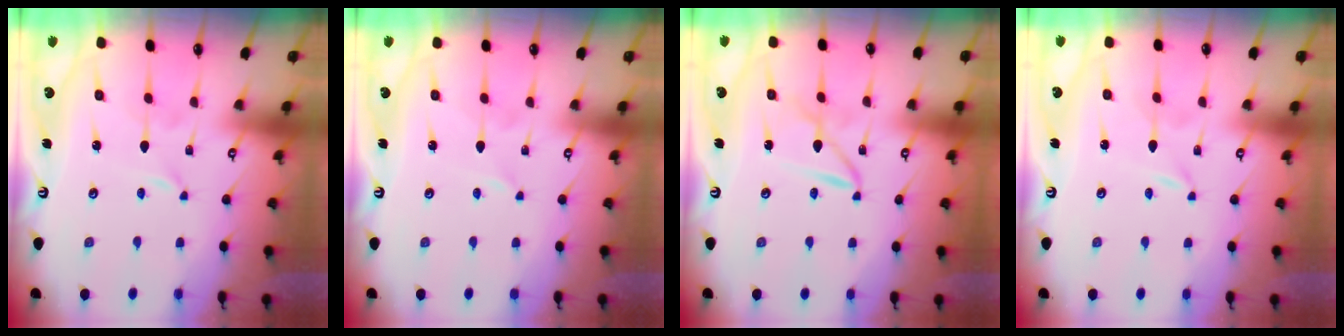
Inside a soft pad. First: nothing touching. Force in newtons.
{"total": 0.6, "press": 0.6, "slide": 0.1}
{"total": 5.6, "press": 5.6, "slide": 0.2}
{"total": 0.0}